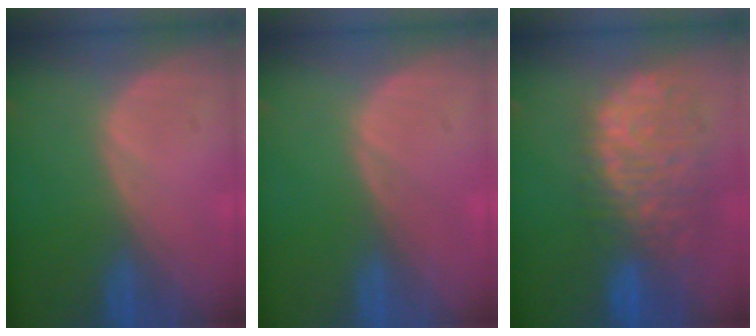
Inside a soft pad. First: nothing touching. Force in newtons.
{"total": 0.0}
{"total": 12.0, "press": 9.9, "slide": 6.8}